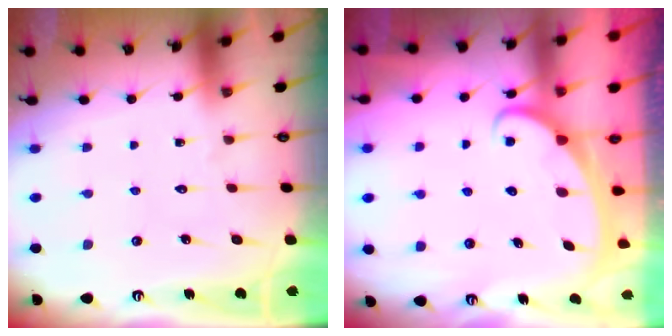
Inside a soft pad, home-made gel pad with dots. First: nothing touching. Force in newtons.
{"total": 2.6, "press": 2.6, "slide": 0.3}